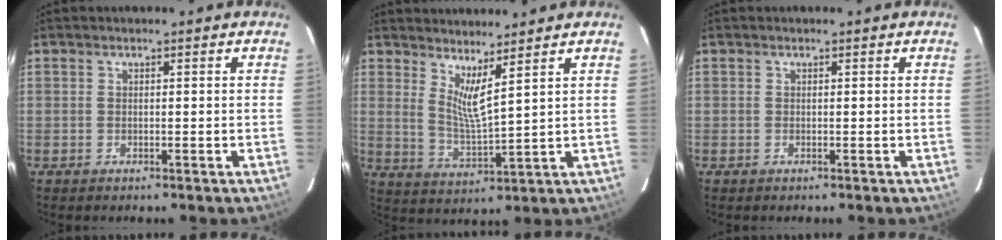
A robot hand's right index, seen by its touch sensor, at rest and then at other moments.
{"total": 5.9, "force": [4.2, -0.1, 4.1], "torque": [-0.074, -0.019, 0.075]}
{"total": 0.0}